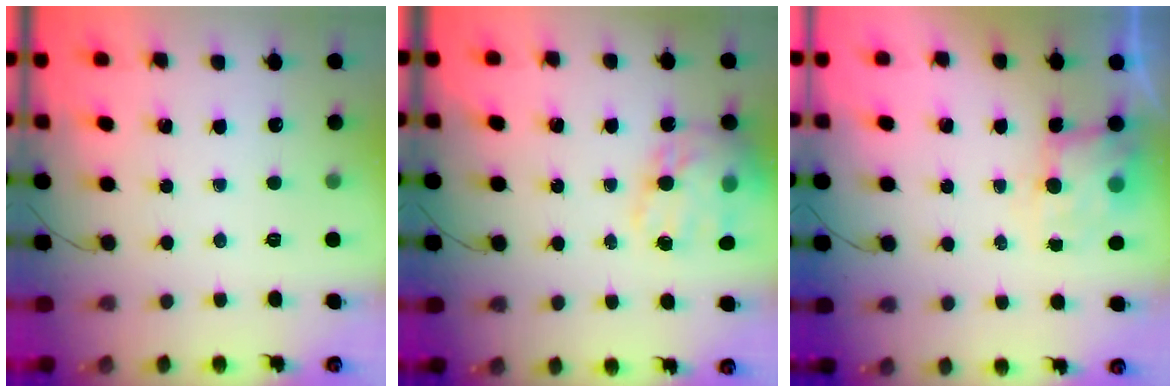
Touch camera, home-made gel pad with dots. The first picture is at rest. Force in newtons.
{"total": 17.8, "press": 17.3, "slide": 4.4}
{"total": 6.5, "press": 6.4, "slide": 1.0}